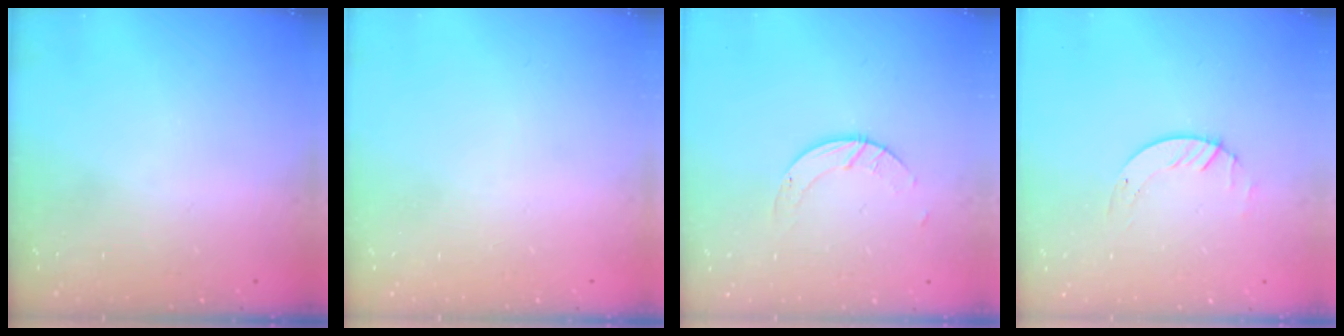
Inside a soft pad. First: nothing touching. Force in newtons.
{"total": 0.0}
{"total": 3.6, "press": 3.6, "slide": 0.2}
{"total": 2.0, "press": 2.0, "slide": 0.2}